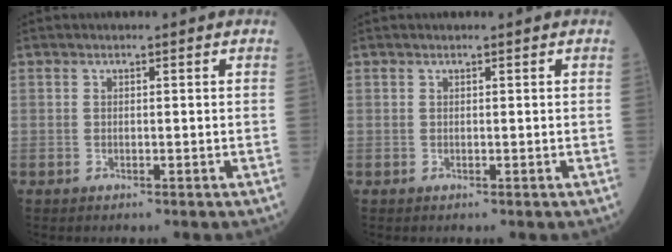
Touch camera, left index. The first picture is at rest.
{"total": 0.0}